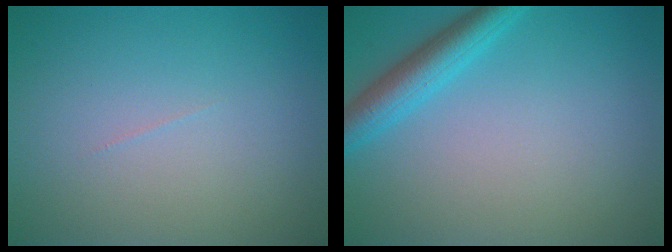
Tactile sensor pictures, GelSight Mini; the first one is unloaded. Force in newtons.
{"total": 3.6, "press": 3.5, "slide": 0.2}